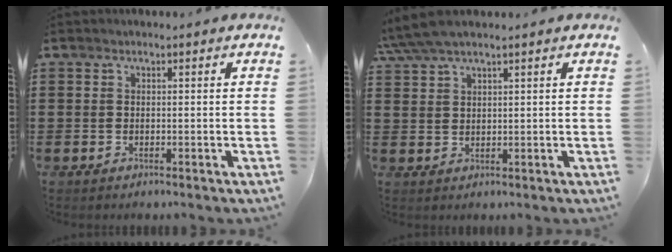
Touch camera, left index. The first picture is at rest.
{"total": 4.0, "force": [3.2, 0.5, 2.2], "torque": [-0.052, 0.003, 0.061]}